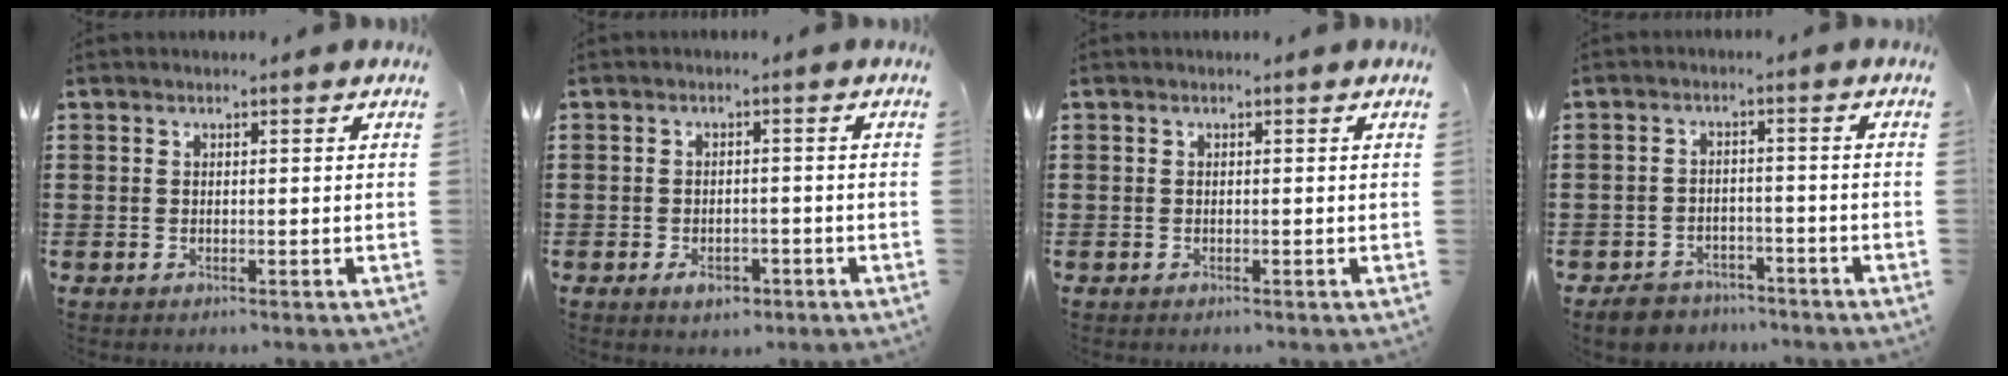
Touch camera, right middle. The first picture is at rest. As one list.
[{"total": 2.7, "force": [-1.7, 1.5, 1.5], "torque": [-0.029, 0.001, -0.031]}, {"total": 0.0}, {"total": 3.6, "force": [-3.4, 1.0, 0.1], "torque": [-0.017, 0.004, -0.075]}]